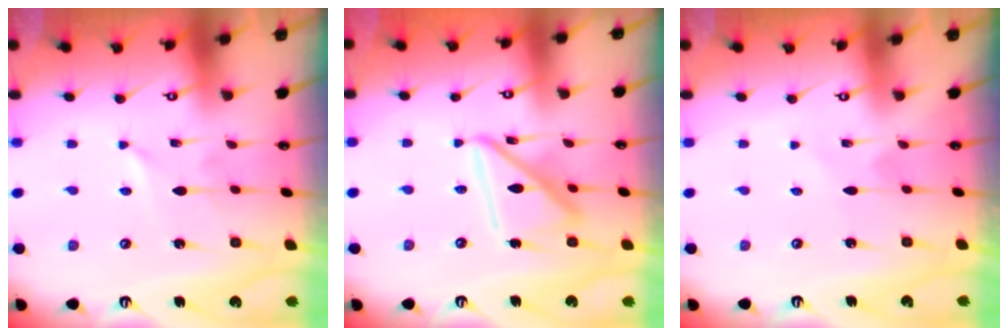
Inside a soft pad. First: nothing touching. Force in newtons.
{"total": 15.5, "press": 15.5, "slide": 1.6}
{"total": 1.6, "press": 1.6, "slide": 0.2}